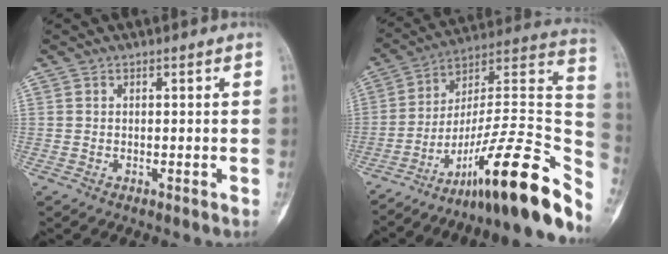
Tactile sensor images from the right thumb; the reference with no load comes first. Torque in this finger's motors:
{"motor_torque": [0.39, 0.16, 1.24, -1.54, 0.13]}